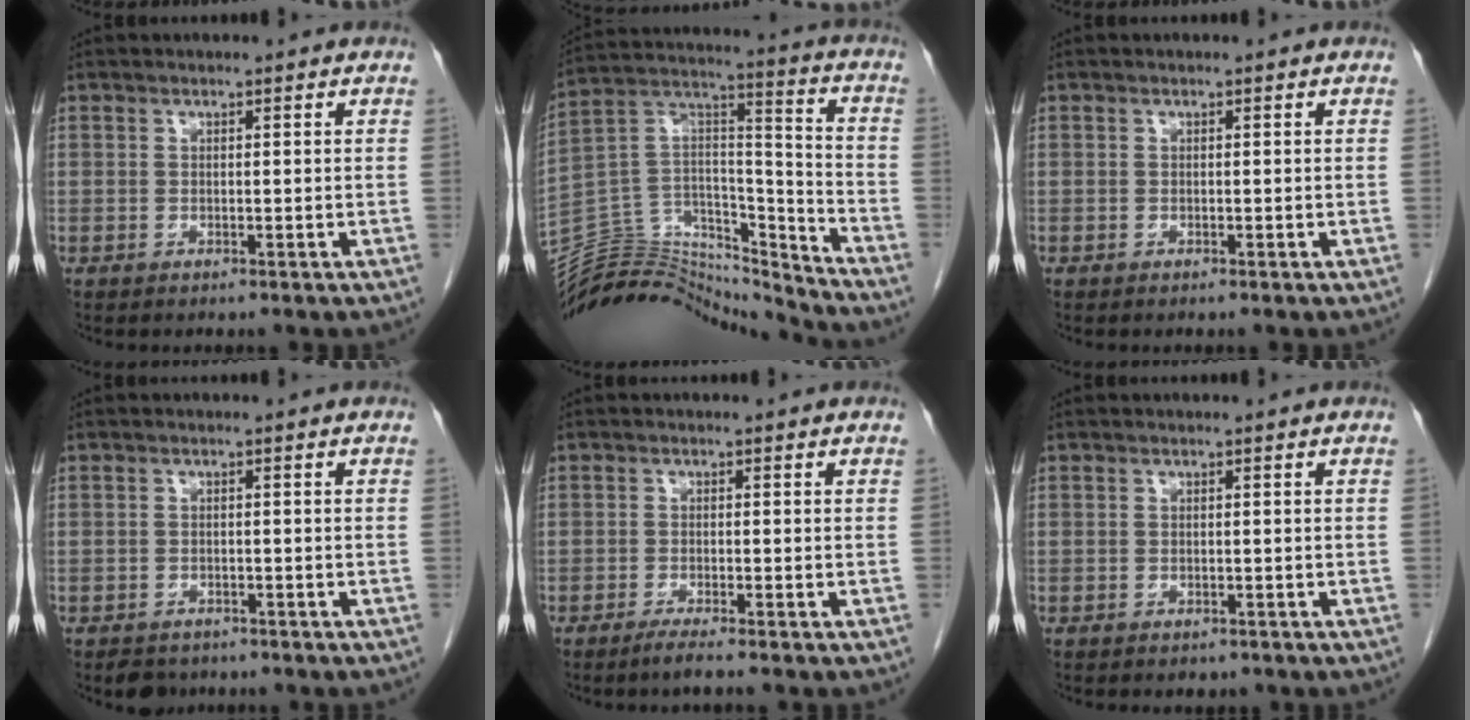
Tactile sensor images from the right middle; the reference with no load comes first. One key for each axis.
{"total": 21.3, "fx": -20.6, "fy": 4.3, "fz": 2.9, "tx": -0.061, "ty": 0.063, "tz": -0.340}
{"total": 0.0}
{"total": 3.1, "fx": -2.4, "fy": 1.8, "fz": 0.7, "tx": -0.015, "ty": 0.000, "tz": -0.033}
{"total": 1.8, "fx": -1.4, "fy": -0.4, "fz": 1.0, "tx": -0.028, "ty": -0.005, "tz": -0.030}
{"total": 1.0, "fx": -0.8, "fy": 0.6, "fz": 0.2, "tx": -0.006, "ty": -0.001, "tz": -0.005}